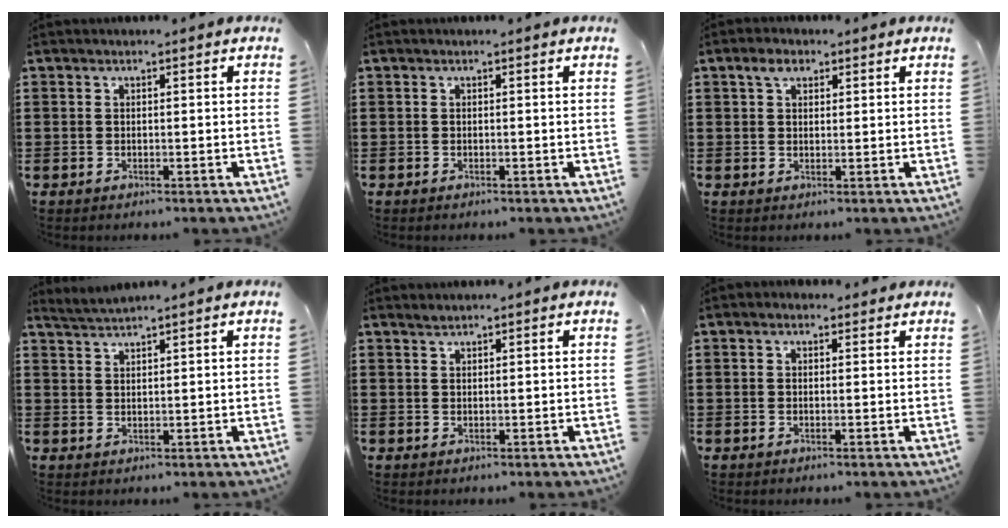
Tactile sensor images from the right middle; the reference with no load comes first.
{"total": 0.0}
{"total": 3.0, "force": [1.9, 1.6, 1.6], "torque": [-0.029, 0.004, 0.033]}
{"total": 2.2, "force": [2.1, -0.5, 0.1], "torque": [-0.008, 0.000, 0.041]}
{"total": 1.1, "force": [1.0, -0.2, 0.1], "torque": [-0.004, -0.001, 0.021]}
{"total": 0.9, "force": [0.9, 0.3, 0.1], "torque": [0.003, -0.002, 0.015]}